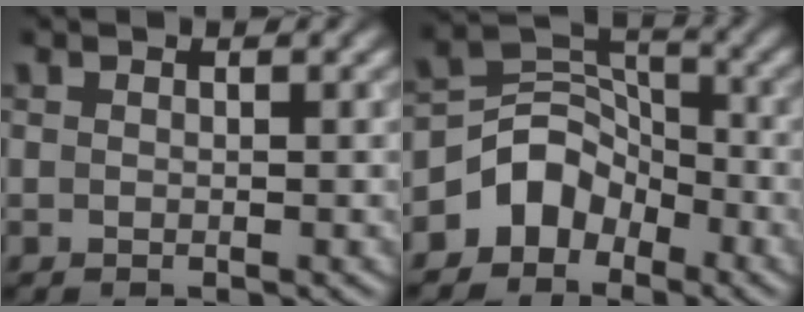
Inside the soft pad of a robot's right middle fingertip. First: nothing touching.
{"total": 4.6, "force": [-2.8, 3.4, 1.4], "torque": [-0.010, 0.012, -0.060]}